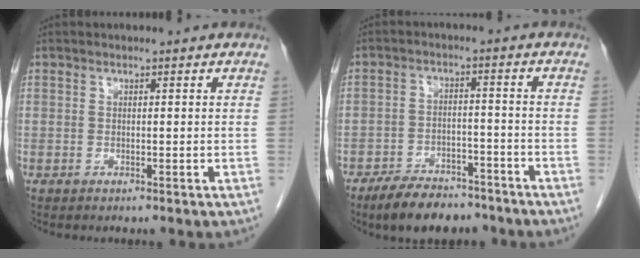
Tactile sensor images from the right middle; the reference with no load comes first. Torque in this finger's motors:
{"motor_torque": [1.02, -1.06, 0.10, 0.03]}